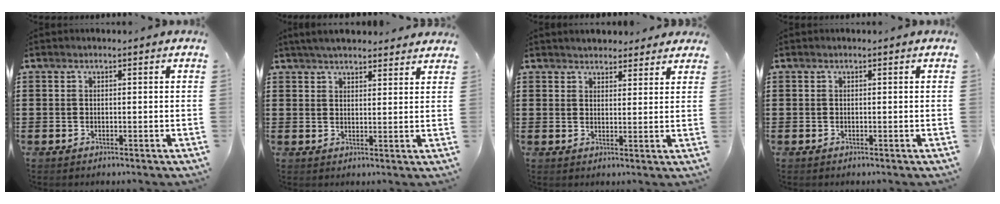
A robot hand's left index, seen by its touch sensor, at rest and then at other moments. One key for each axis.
{"total": 4.0, "fx": 3.8, "fy": 0.4, "fz": 0.8, "tx": -0.026, "ty": -0.006, "tz": 0.072}
{"total": 2.8, "fx": 2.7, "fy": 0.7, "fz": 0.0, "tx": -0.008, "ty": -0.002, "tz": 0.051}
{"total": 0.0}